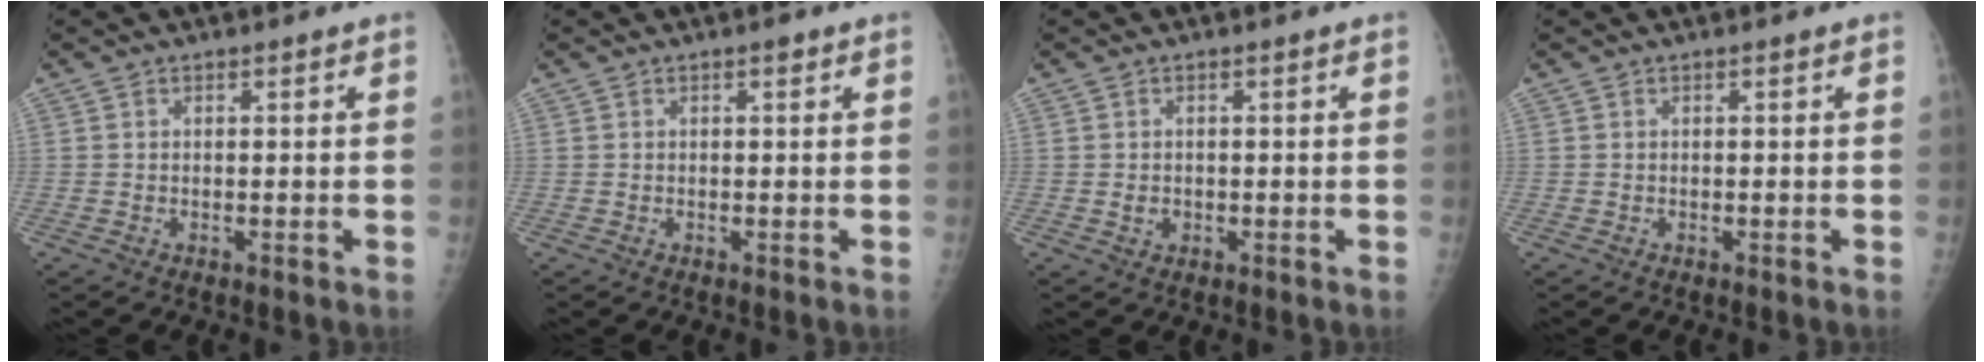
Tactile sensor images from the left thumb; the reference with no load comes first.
{"total": 0.7, "force": [0.4, 0.3, 0.5], "torque": [-0.005, 0.000, 0.005]}
{"total": 1.6, "force": [-0.2, 1.4, 0.8], "torque": [-0.008, 0.002, 0.002]}
{"total": 0.0}